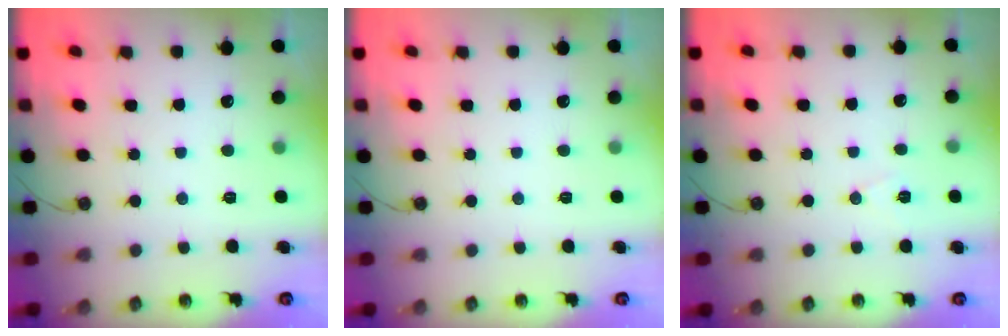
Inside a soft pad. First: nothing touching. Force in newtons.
{"total": 0.0}
{"total": 6.7, "press": 5.0, "slide": 4.4}